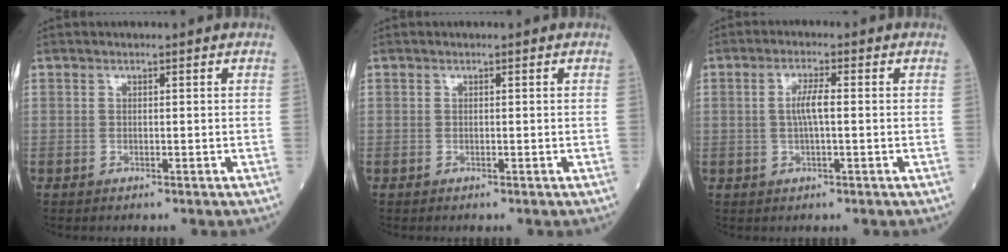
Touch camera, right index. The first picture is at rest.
{"total": 0.0}
{"total": 3.5, "force": [0.1, 0.4, 3.4], "torque": [-0.069, 0.004, 0.002]}